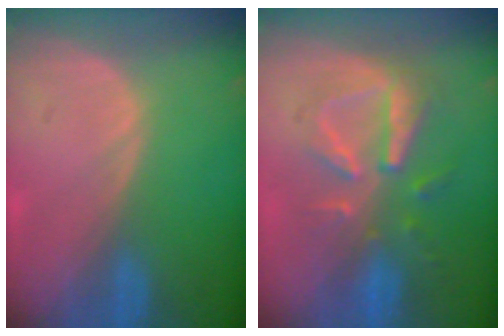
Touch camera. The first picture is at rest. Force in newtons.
{"total": 7.8, "press": 7.6, "slide": 1.5}